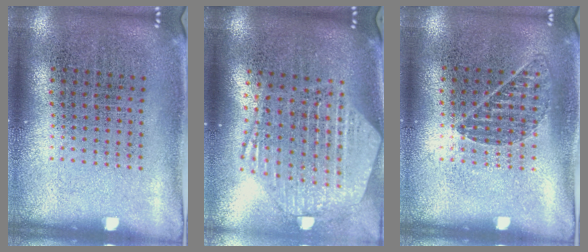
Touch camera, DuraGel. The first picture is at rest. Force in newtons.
{"total": 2.6, "press": 2.2, "slide": 1.5}
{"total": 0.8, "press": 0.8, "slide": 0.1}